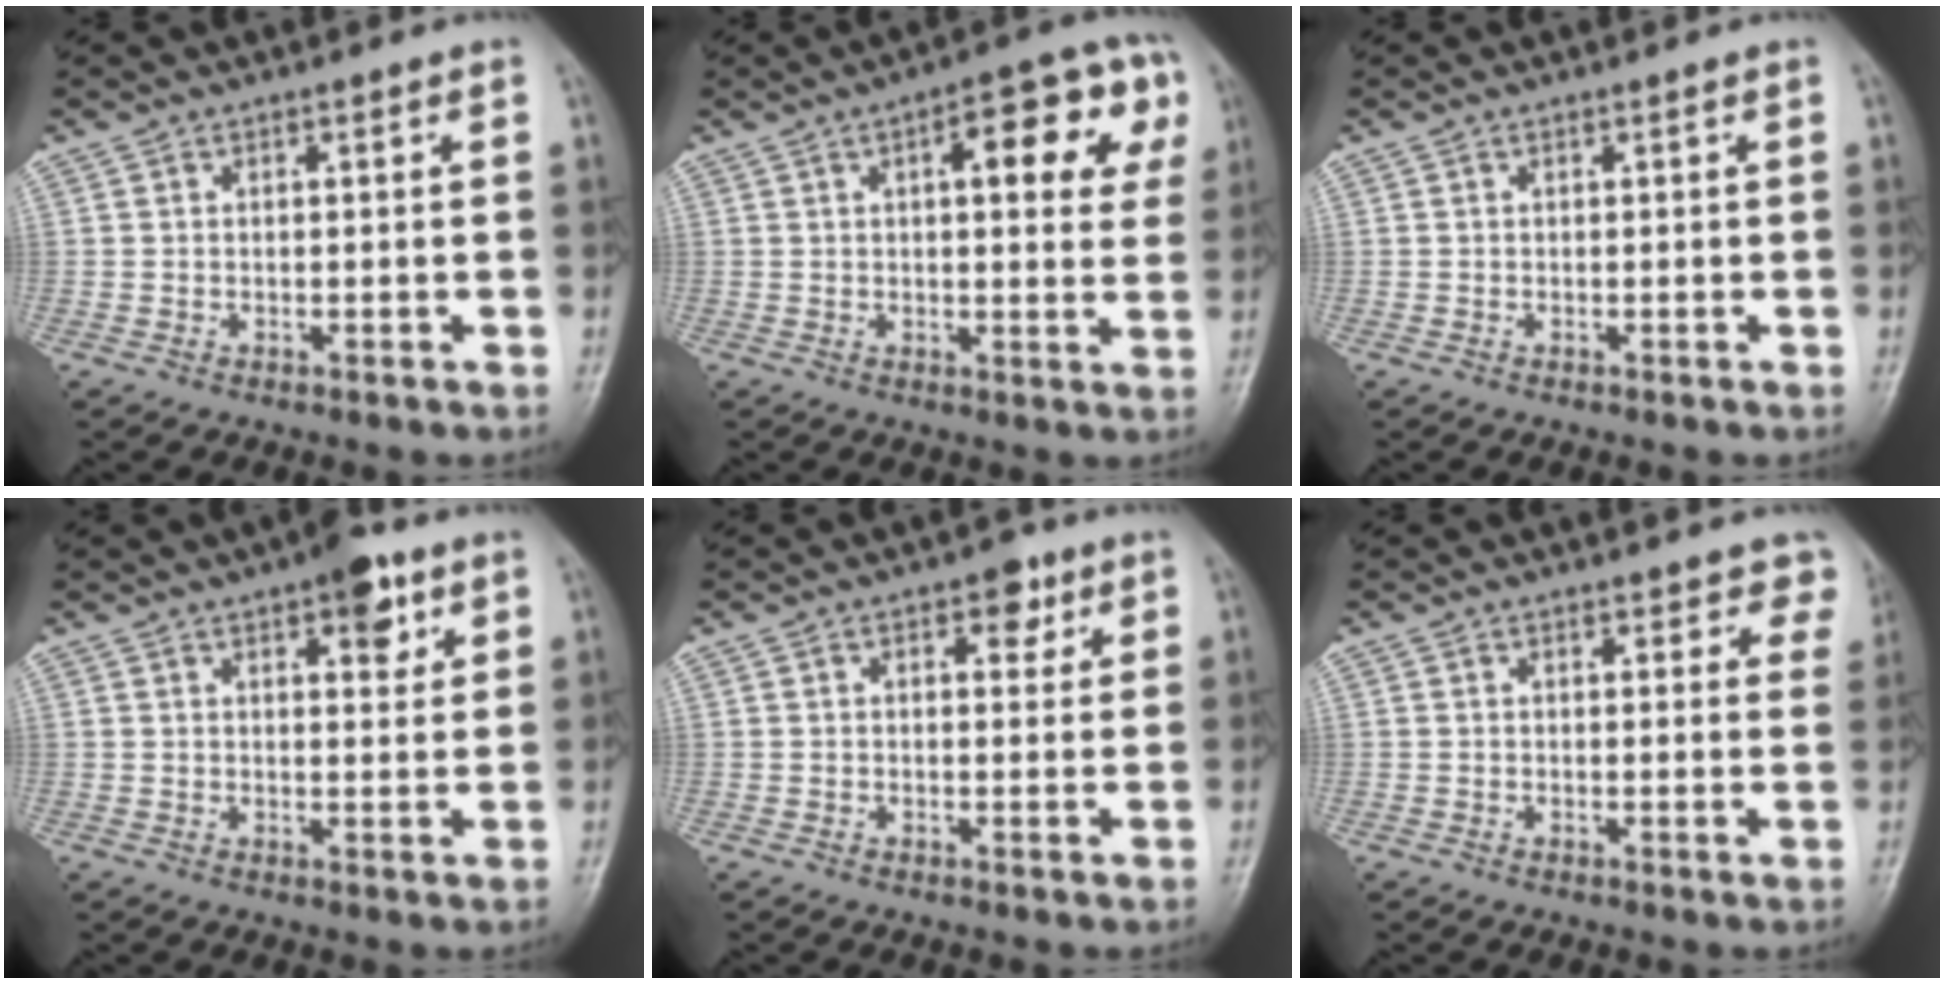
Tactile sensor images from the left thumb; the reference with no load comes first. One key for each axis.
{"total": 13.9, "fx": 4.6, "fy": 5.3, "fz": 12.0, "tx": -0.113, "ty": 0.013, "tz": 0.047}
{"total": 0.0}
{"total": 6.6, "fx": 3.5, "fy": 2.9, "fz": 4.8, "tx": -0.042, "ty": -0.012, "tz": 0.041}
{"total": 3.9, "fx": 1.9, "fy": 2.3, "fz": 2.6, "tx": -0.012, "ty": -0.003, "tz": 0.019}
{"total": 5.3, "fx": 3.9, "fy": 2.5, "fz": 2.4, "tx": 0.016, "ty": -0.013, "tz": 0.034}